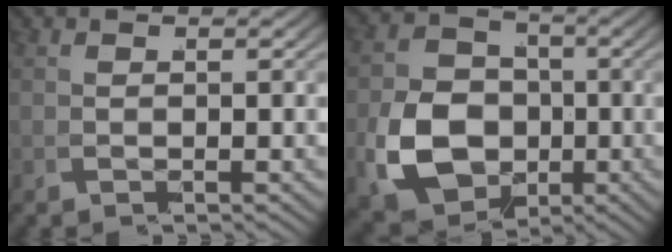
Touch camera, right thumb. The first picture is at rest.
{"total": 12.3, "force": [-2.3, 10.0, 6.9], "torque": [-0.153, -0.044, -0.023]}